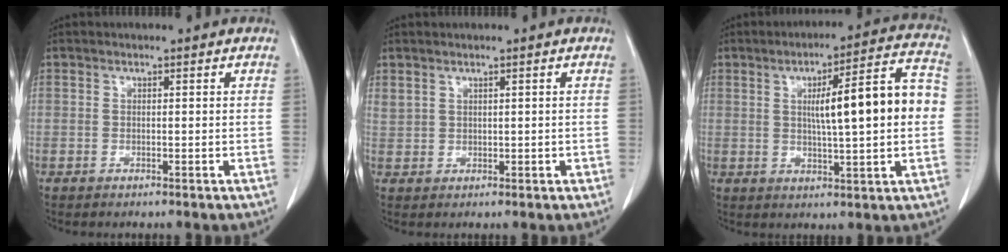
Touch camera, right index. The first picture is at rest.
{"total": 1.7, "force": [1.1, 1.1, 0.8], "torque": [-0.025, 0.012, 0.035]}
{"total": 13.3, "force": [0.9, 1.1, 13.2], "torque": [-0.189, 0.026, 0.013]}